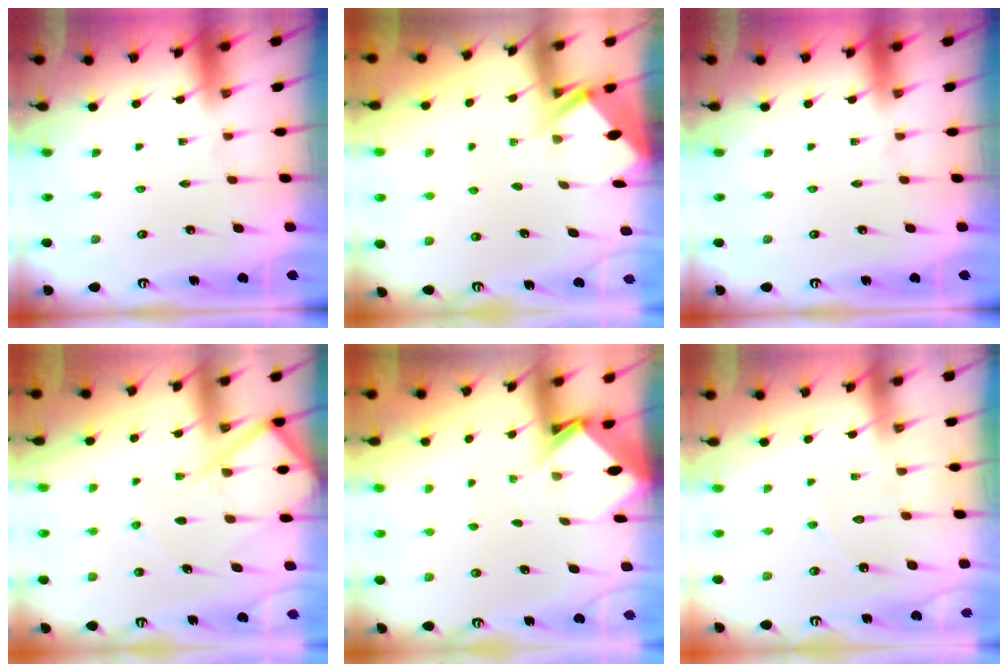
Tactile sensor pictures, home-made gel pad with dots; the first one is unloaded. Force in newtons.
{"total": 2.8, "press": 2.8, "slide": 0.4}
{"total": 0.0}
{"total": 11.0, "press": 11.0, "slide": 1.0}
{"total": 3.0, "press": 3.0, "slide": 0.2}
{"total": 5.3, "press": 5.2, "slide": 0.6}